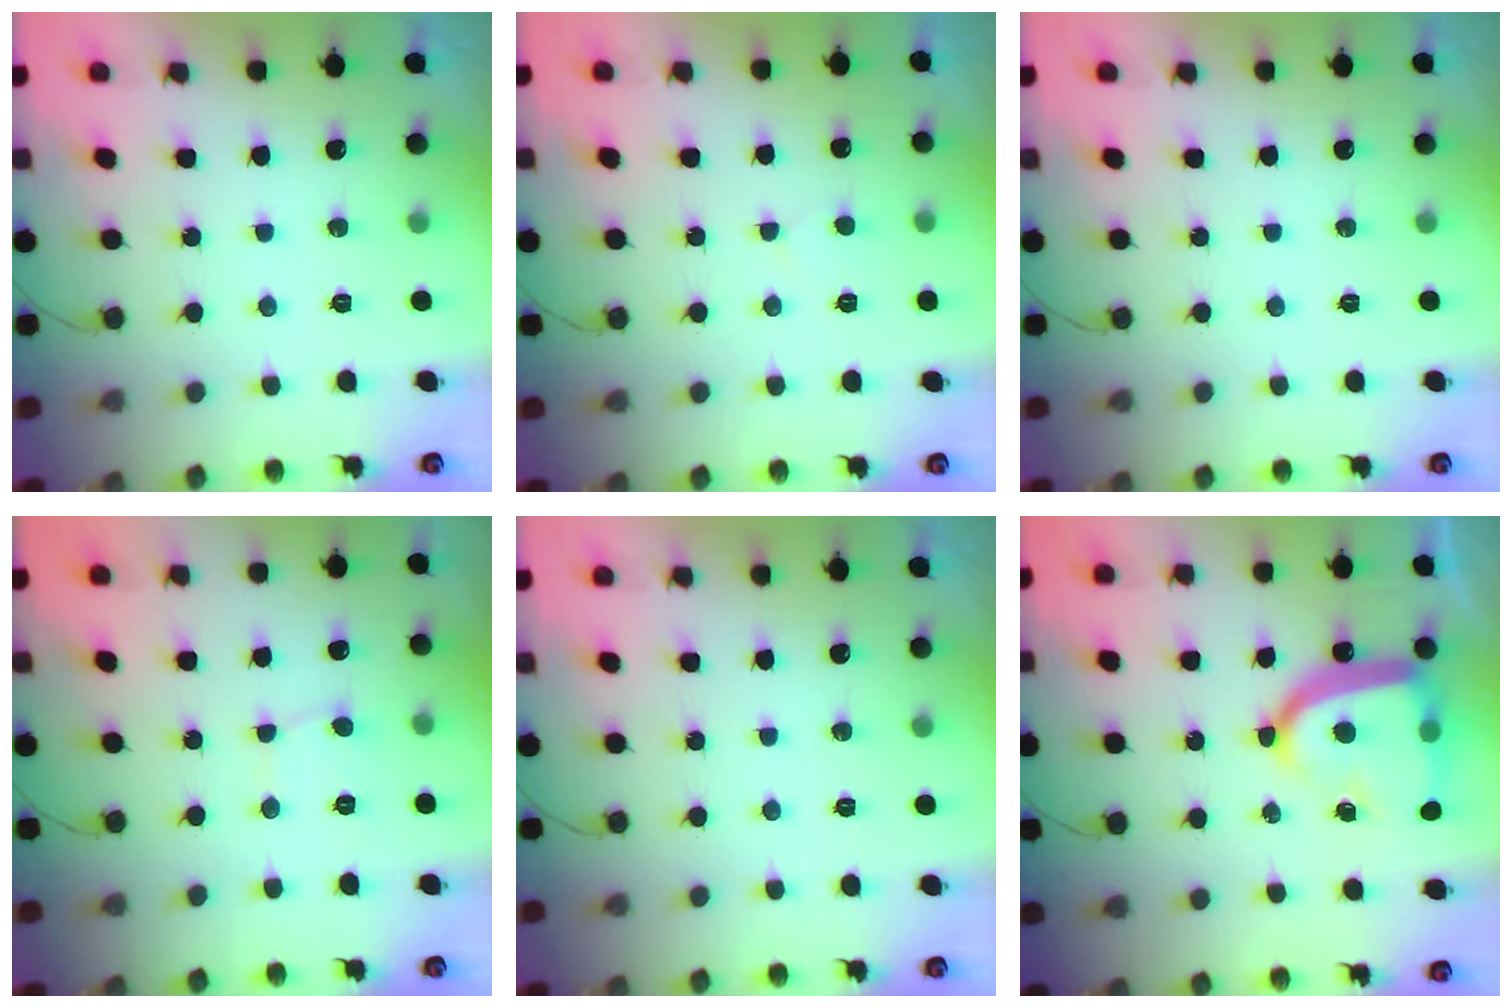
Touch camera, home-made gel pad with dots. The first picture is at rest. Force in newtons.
{"total": 2.2, "press": 2.2, "slide": 0.2}
{"total": 0.0}
{"total": 2.8, "press": 2.8, "slide": 0.3}
{"total": 0.0}
{"total": 19.3, "press": 19.2, "slide": 1.9}